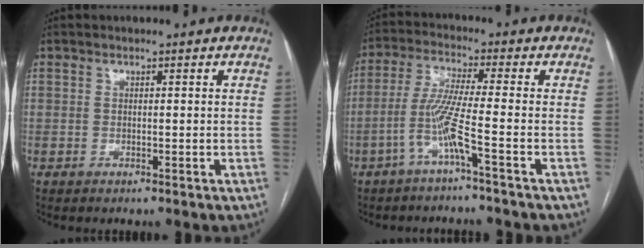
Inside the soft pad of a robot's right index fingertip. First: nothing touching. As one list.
[{"total": 6.4, "force": [-3.0, -1.3, 5.6], "torque": [-0.118, 0.003, -0.064]}]